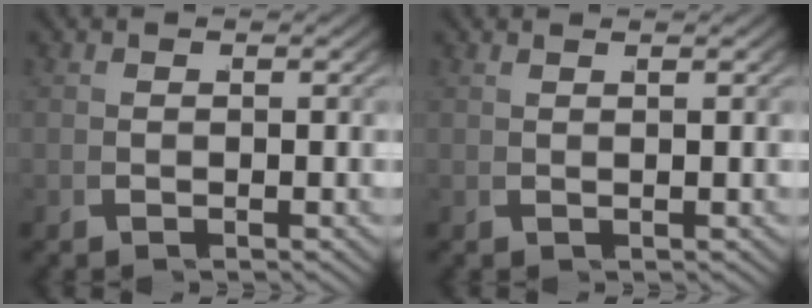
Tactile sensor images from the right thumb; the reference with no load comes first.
{"total": 1.0, "force": [0.8, -0.4, 0.4], "torque": [-0.008, 0.006, 0.014]}